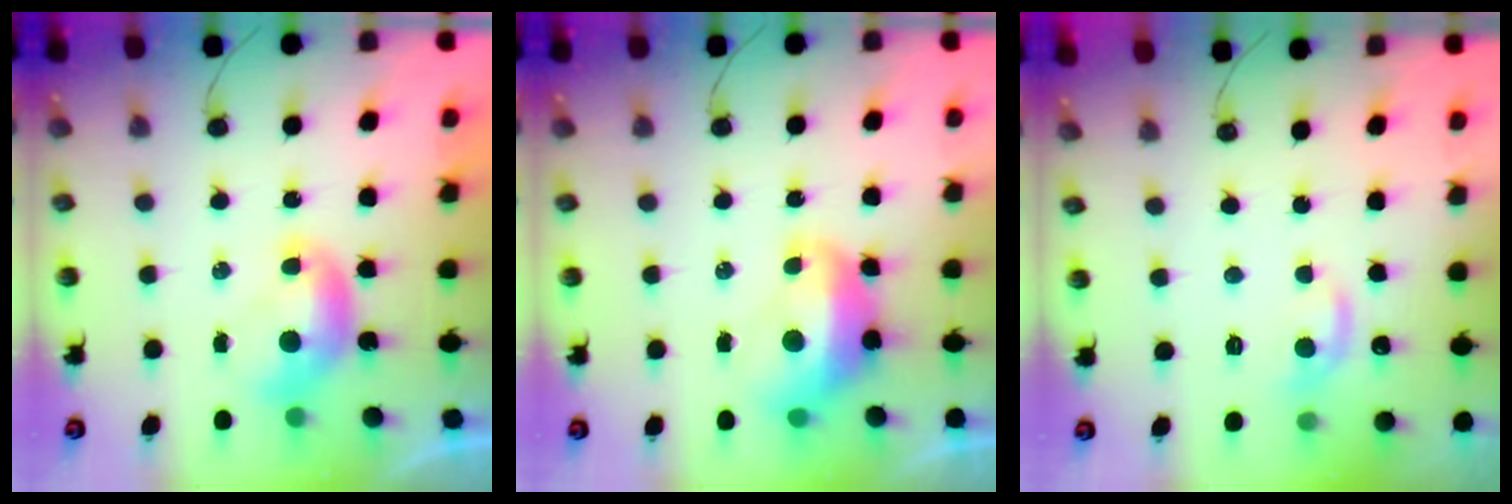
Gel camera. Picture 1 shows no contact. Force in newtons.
{"total": 5.0, "press": 4.9, "slide": 0.9}
{"total": 1.7, "press": 1.6, "slide": 0.7}